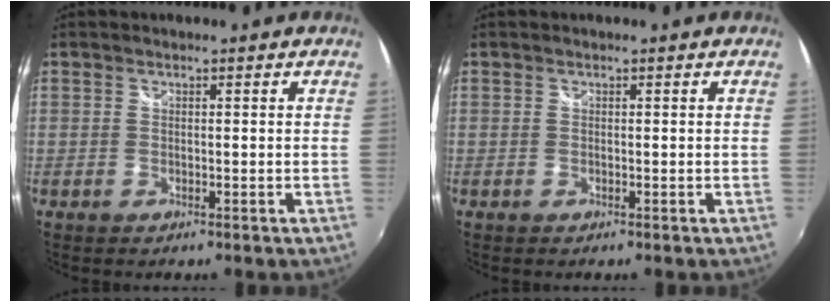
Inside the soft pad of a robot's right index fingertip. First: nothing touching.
{"total": 0.0}